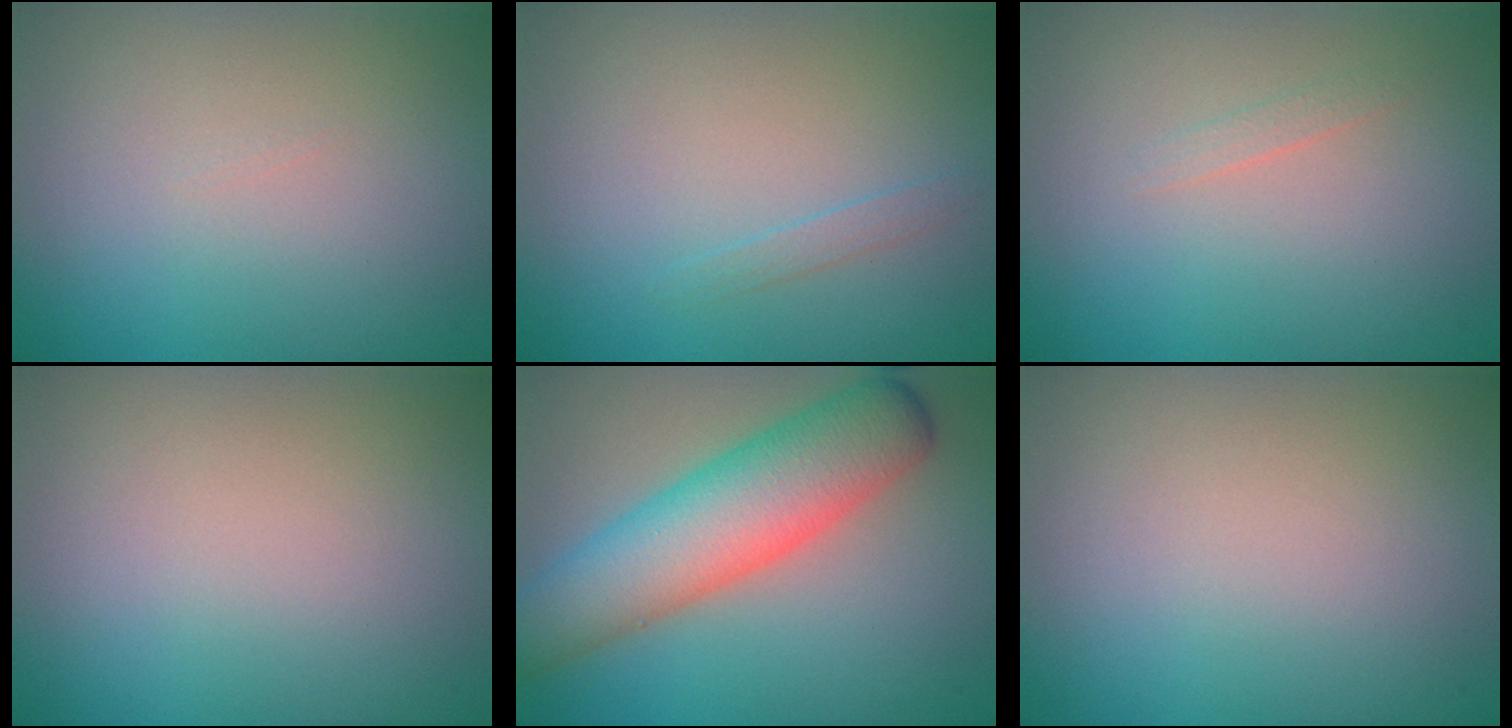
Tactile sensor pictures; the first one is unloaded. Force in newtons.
{"total": 0.7, "press": 0.7, "slide": 0.1}
{"total": 0.6, "press": 0.6, "slide": 0.0}
{"total": 0.0}
{"total": 8.2, "press": 8.2, "slide": 0.2}
{"total": 0.0}